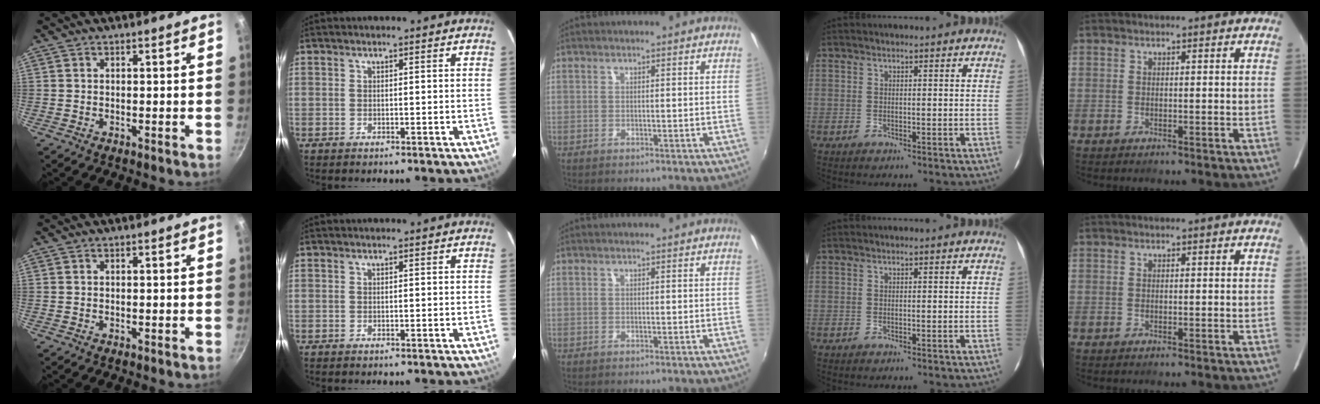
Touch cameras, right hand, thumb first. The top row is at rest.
{}